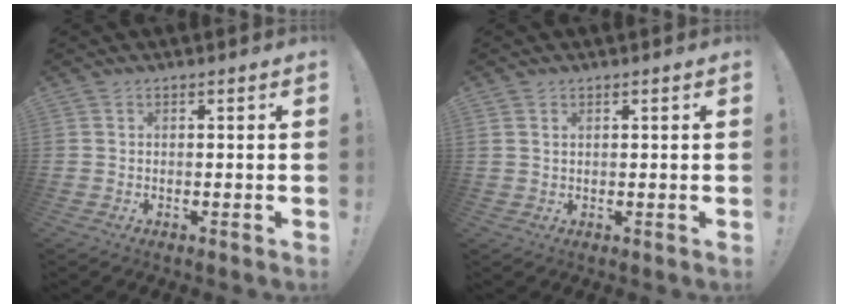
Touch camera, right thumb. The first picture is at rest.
{"total": 1.5, "force": [0.7, 1.1, 0.7], "torque": [-0.014, 0.003, 0.013]}